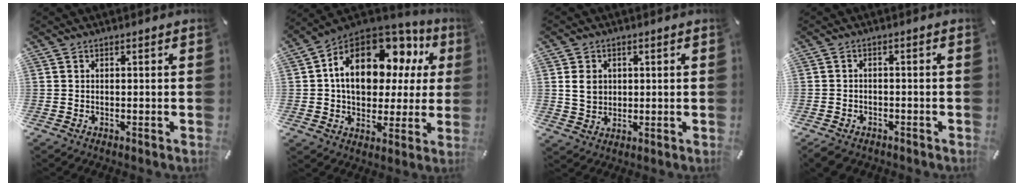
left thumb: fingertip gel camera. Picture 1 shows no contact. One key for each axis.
{"total": 18.4, "fx": 6.0, "fy": 12.0, "fz": 12.6, "tx": -0.211, "ty": -0.024, "tz": 0.104}
{"total": 5.3, "fx": 1.0, "fy": 4.7, "fz": 2.3, "tx": -0.044, "ty": -0.001, "tz": 0.014}
{"total": 3.0, "fx": -2.3, "fy": 1.7, "fz": 0.8, "tx": -0.026, "ty": 0.009, "tz": -0.050}